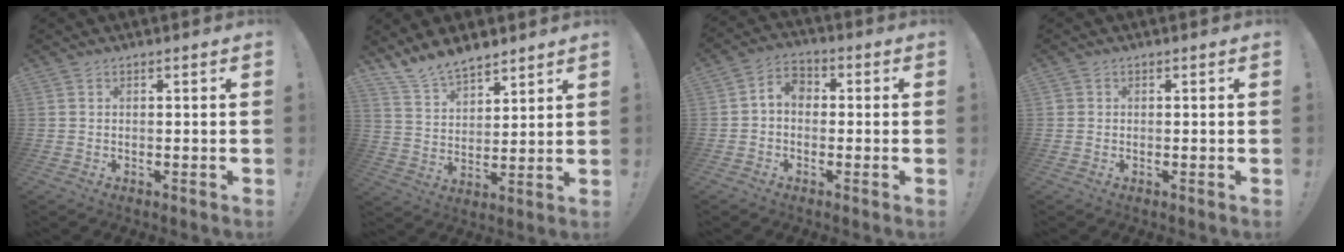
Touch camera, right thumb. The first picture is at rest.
{"total": 10.2, "force": [8.9, 4.3, 2.4], "torque": [-0.058, -0.066, 0.176]}
{"total": 5.1, "force": [-0.5, 3.7, 3.4], "torque": [-0.076, 0.015, -0.008]}
{"total": 1.0, "force": [0.2, 1.0, 0.2], "torque": [-0.011, 0.004, 0.006]}